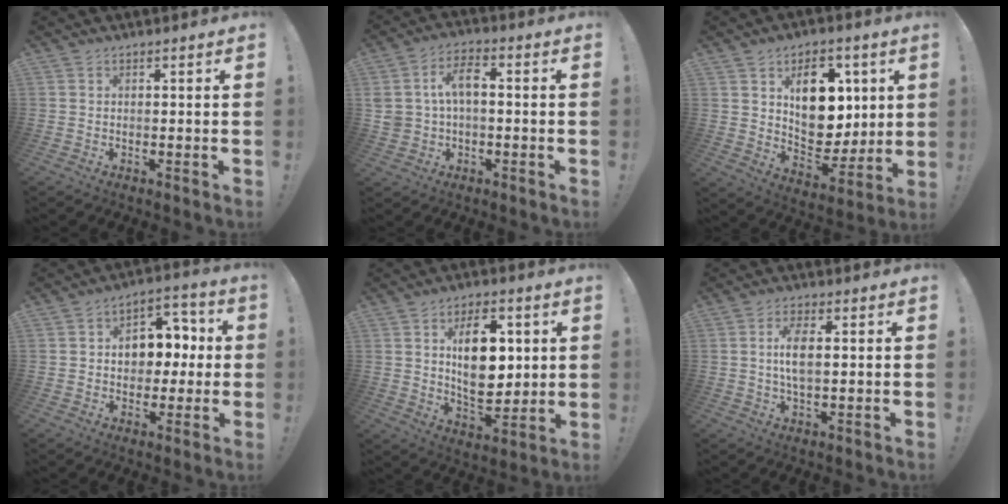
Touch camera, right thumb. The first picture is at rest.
{"total": 7.9, "force": [0.7, 5.3, 5.9], "torque": [-0.104, 0.007, 0.014]}
{"total": 15.7, "force": [6.0, 10.7, 9.9], "torque": [-0.127, -0.036, 0.112]}
{"total": 10.1, "force": [0.5, 8.4, 5.5], "torque": [-0.072, 0.006, 0.018]}
{"total": 15.3, "force": [3.9, 9.2, 11.6], "torque": [-0.178, -0.011, 0.067]}
{"total": 6.9, "force": [1.1, 3.0, 6.2], "torque": [-0.115, -0.004, 0.013]}